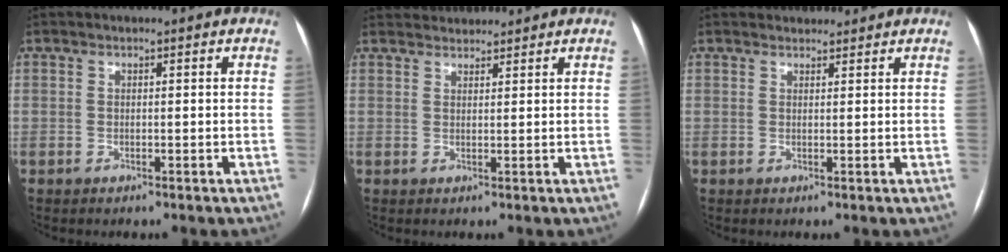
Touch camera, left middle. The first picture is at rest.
{"total": 3.8, "force": [3.7, 0.7, 0.0], "torque": [-0.003, 0.029, 0.062]}
{"total": 2.7, "force": [2.6, 0.8, 0.0], "torque": [-0.002, 0.019, 0.036]}